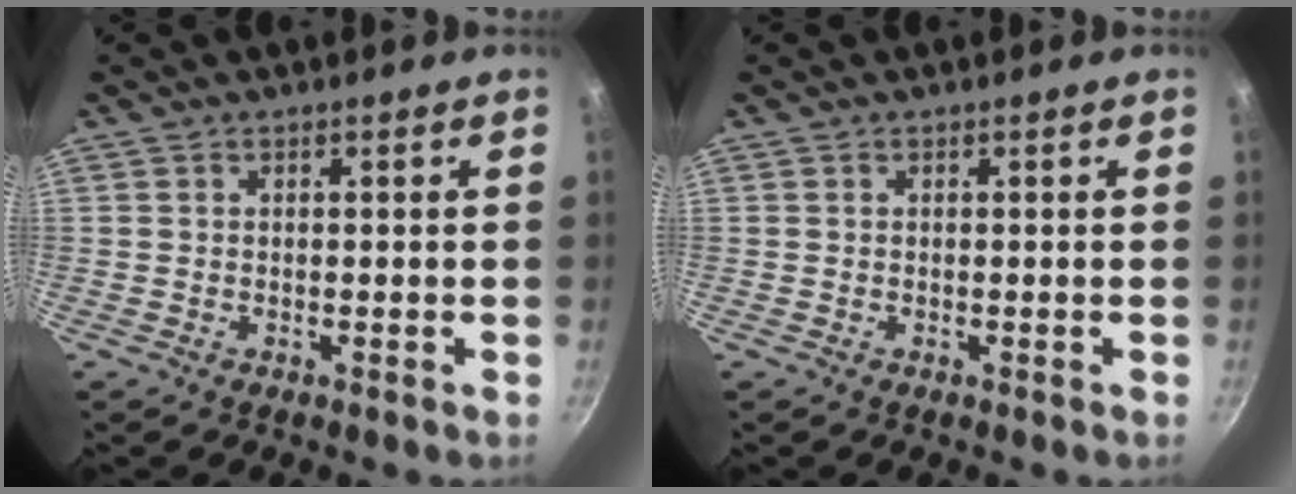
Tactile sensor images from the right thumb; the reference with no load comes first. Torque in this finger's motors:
{"motor_torque": [0.00, 0.00, -0.01, 0.06, 0.00]}